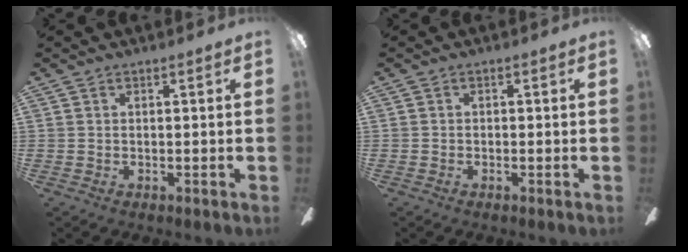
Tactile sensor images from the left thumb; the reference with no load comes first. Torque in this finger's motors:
{"motor_torque": [0.20, -0.27, 0.00, 0.02, -0.03]}